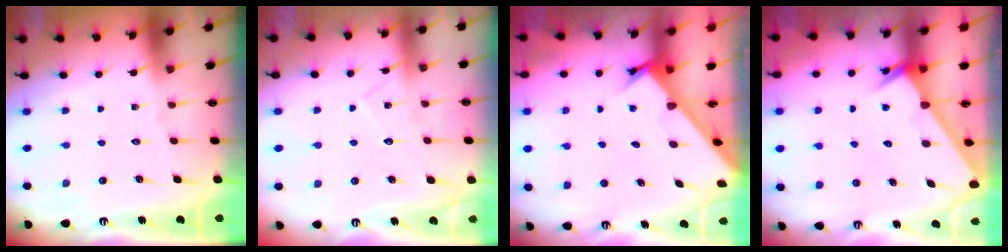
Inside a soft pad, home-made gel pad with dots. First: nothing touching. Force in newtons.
{"total": 7.4, "press": 7.4, "slide": 0.6}
{"total": 2.3, "press": 2.3, "slide": 0.2}
{"total": 2.5, "press": 2.5, "slide": 0.1}